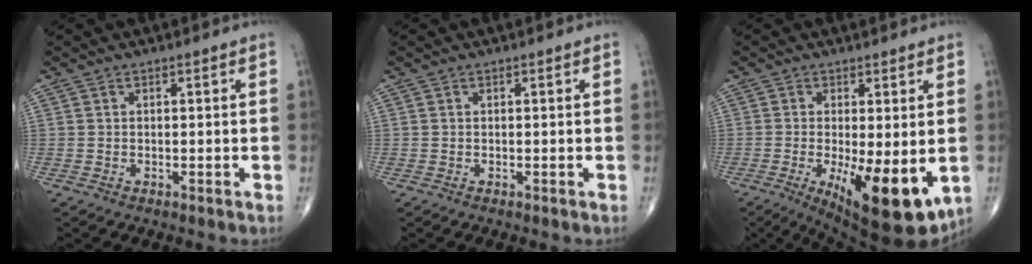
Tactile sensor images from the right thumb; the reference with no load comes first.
{"total": 0.0}
{"total": 14.4, "force": [-3.4, 5.0, 13.1], "torque": [-0.188, -0.027, -0.034]}